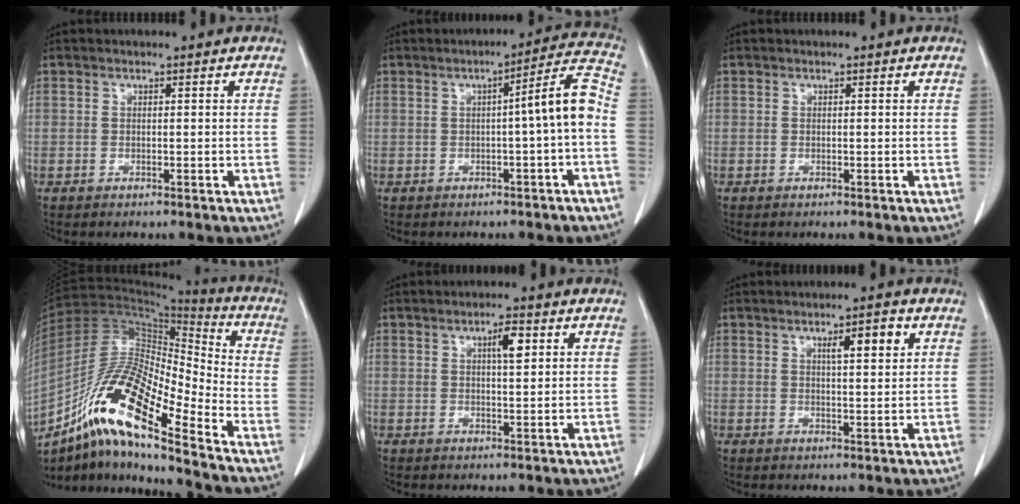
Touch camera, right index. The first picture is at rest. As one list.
[{"total": 6.9, "force": [-1.0, -0.5, 6.8], "torque": [-0.093, 0.016, -0.015]}, {"total": 0.0}, {"total": 17.7, "force": [-11.1, 2.5, 13.6], "torque": [-0.256, 0.006, -0.193]}, {"total": 3.5, "force": [1.4, 0.7, 3.2], "torque": [-0.056, 0.000, 0.022]}, {"total": 4.3, "force": [1.9, 0.6, 3.8], "torque": [-0.063, 0.001, 0.032]}]